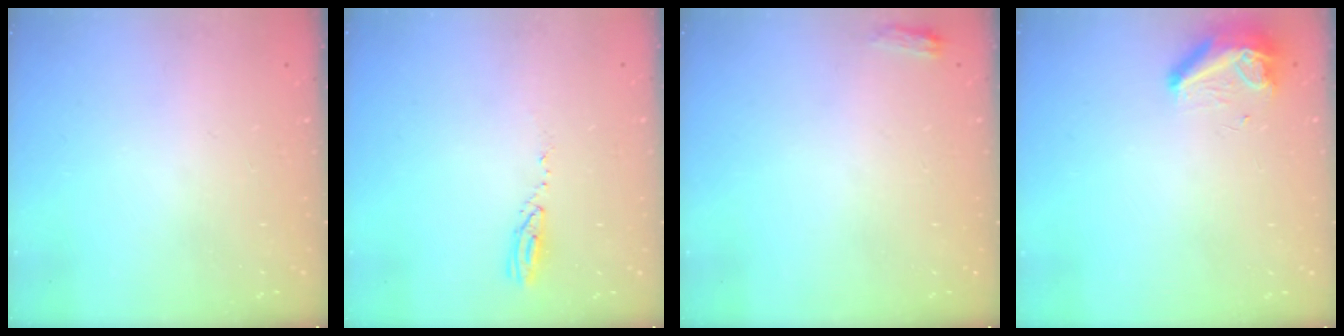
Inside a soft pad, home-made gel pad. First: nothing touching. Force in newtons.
{"total": 3.8, "press": 3.8, "slide": 0.2}
{"total": 2.6, "press": 2.6, "slide": 0.4}
{"total": 8.5, "press": 8.2, "slide": 2.1}